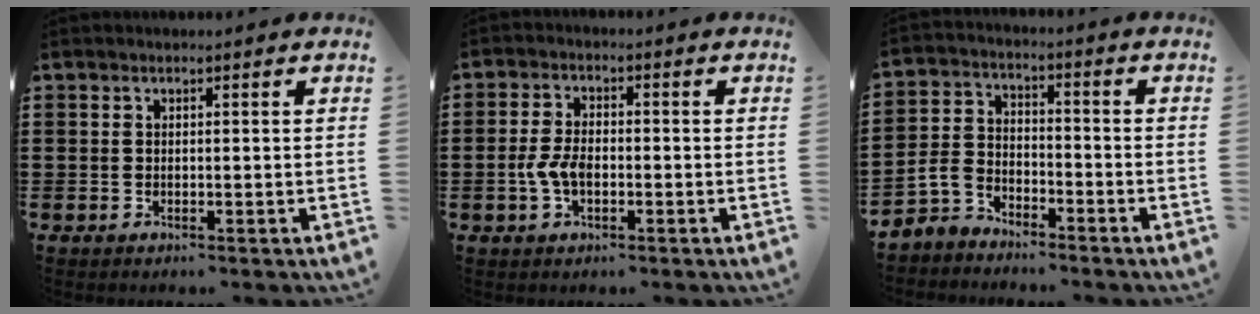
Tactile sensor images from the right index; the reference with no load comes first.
{"total": 4.3, "force": [-1.1, 2.4, 3.5], "torque": [-0.085, -0.002, -0.025]}
{"total": 4.0, "force": [-3.3, 2.0, 1.0], "torque": [-0.049, -0.004, -0.075]}